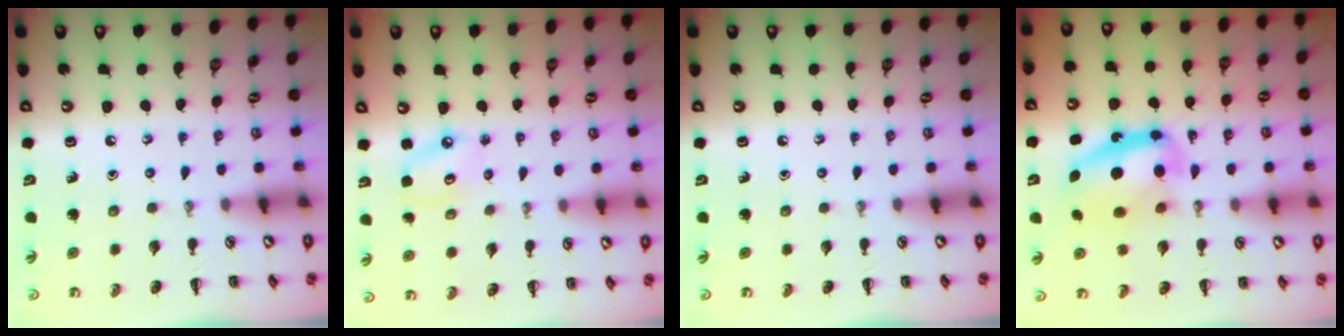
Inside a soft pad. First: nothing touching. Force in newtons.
{"total": 4.7, "press": 4.7, "slide": 0.5}
{"total": 0.0}
{"total": 12.5, "press": 12.1, "slide": 3.1}